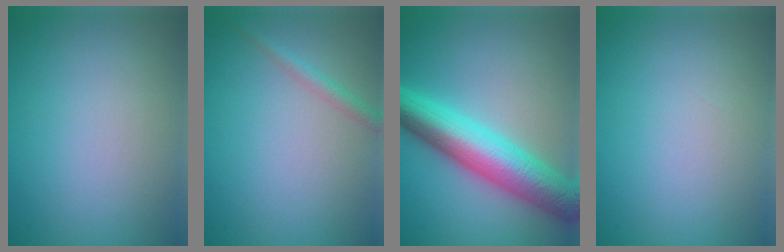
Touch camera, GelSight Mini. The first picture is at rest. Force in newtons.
{"total": 1.5, "press": 1.5, "slide": 0.0}
{"total": 9.0, "press": 9.0, "slide": 0.2}
{"total": 0.0}